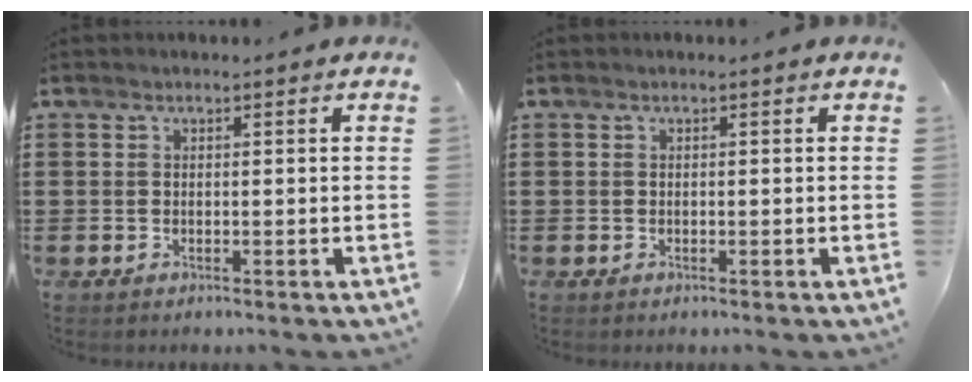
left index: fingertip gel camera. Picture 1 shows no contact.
{"total": 0.0}